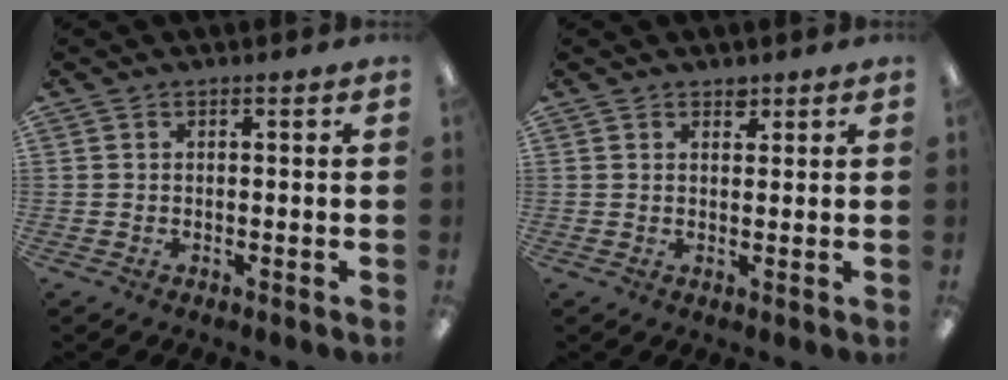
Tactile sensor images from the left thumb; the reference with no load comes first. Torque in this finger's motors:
{"motor_torque": [0.33, 0.04, -0.18, -0.05, -0.04]}